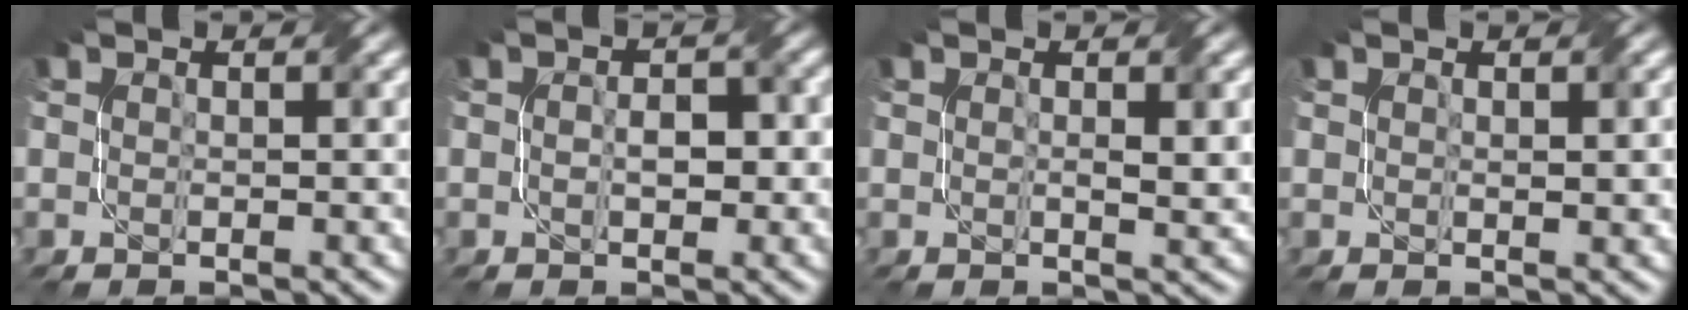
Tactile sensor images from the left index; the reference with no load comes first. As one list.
[{"total": 2.5, "force": [-0.3, 1.4, 2.0], "torque": [-0.028, 0.003, -0.006]}, {"total": 2.1, "force": [0.4, 0.6, 2.0], "torque": [-0.033, -0.003, 0.012]}, {"total": 1.4, "force": [0.5, 0.5, 1.2], "torque": [-0.014, -0.001, 0.014]}]